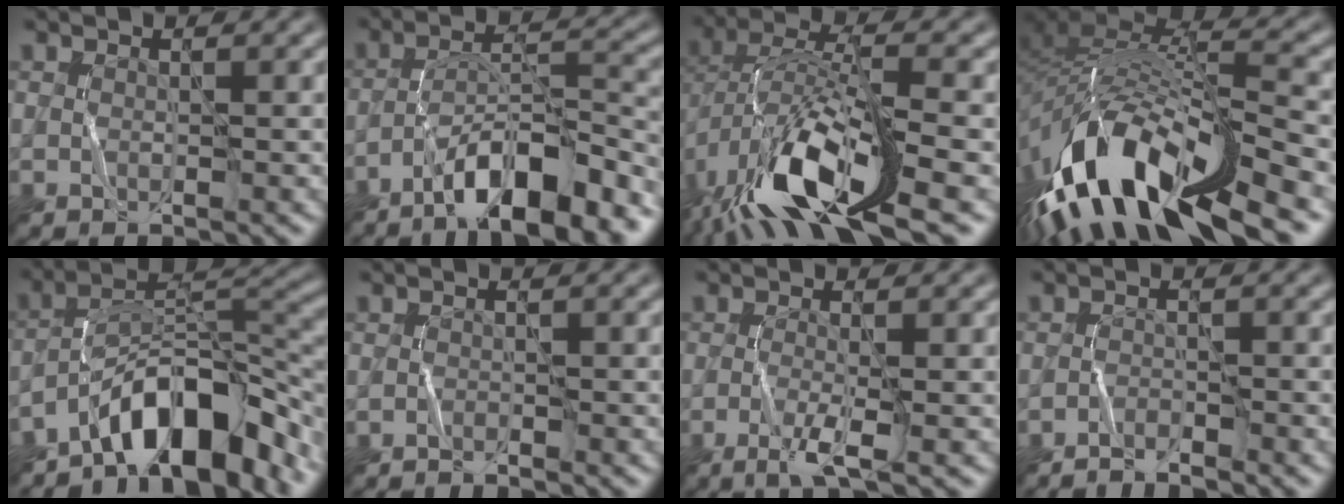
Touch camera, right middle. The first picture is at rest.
{"total": 9.7, "force": [-6.8, 2.0, 6.6], "torque": [-0.102, 0.022, -0.117]}
{"total": 12.7, "force": [-6.0, 4.6, 10.2], "torque": [-0.201, 0.007, -0.116]}
{"total": 14.4, "force": [-8.1, 5.8, 10.4], "torque": [-0.211, 0.011, -0.145]}
{"total": 9.7, "force": [-7.0, 3.3, 5.8], "torque": [-0.075, 0.021, -0.128]}
{"total": 0.9, "force": [-0.9, -0.1, 0.0], "torque": [0.001, 0.004, -0.017]}
{"total": 3.0, "force": [-1.6, 0.3, 2.5], "torque": [-0.054, -0.002, -0.035]}
{"total": 2.1, "force": [-2.1, 0.0, 0.5], "torque": [-0.016, 0.007, -0.041]}